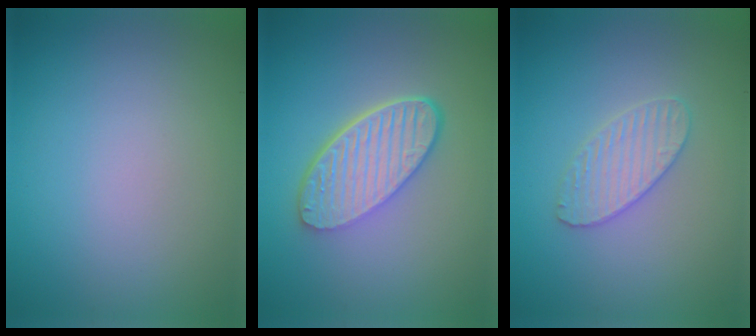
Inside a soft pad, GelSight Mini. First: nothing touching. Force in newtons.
{"total": 6.0, "press": 4.4, "slide": 4.1}
{"total": 2.6, "press": 2.6, "slide": 0.2}